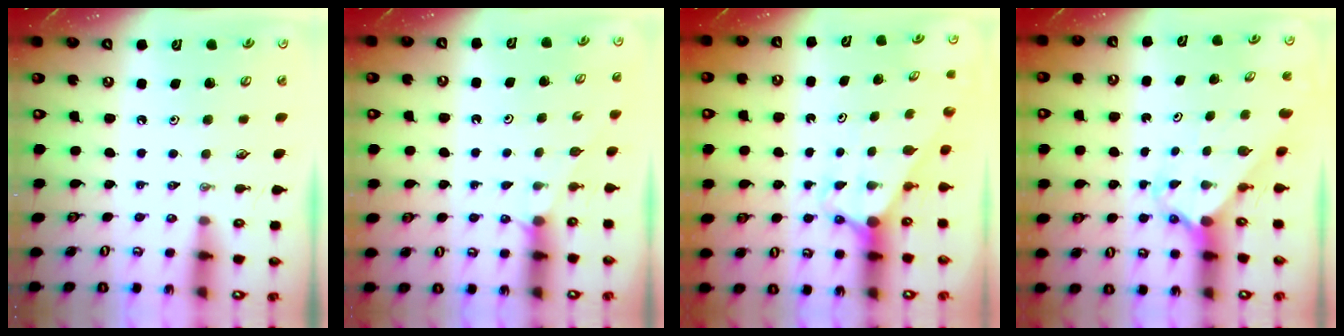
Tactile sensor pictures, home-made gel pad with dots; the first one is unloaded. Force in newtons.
{"total": 1.3, "press": 1.3, "slide": 0.3}
{"total": 3.0, "press": 3.0, "slide": 0.0}
{"total": 2.1, "press": 2.1, "slide": 0.1}